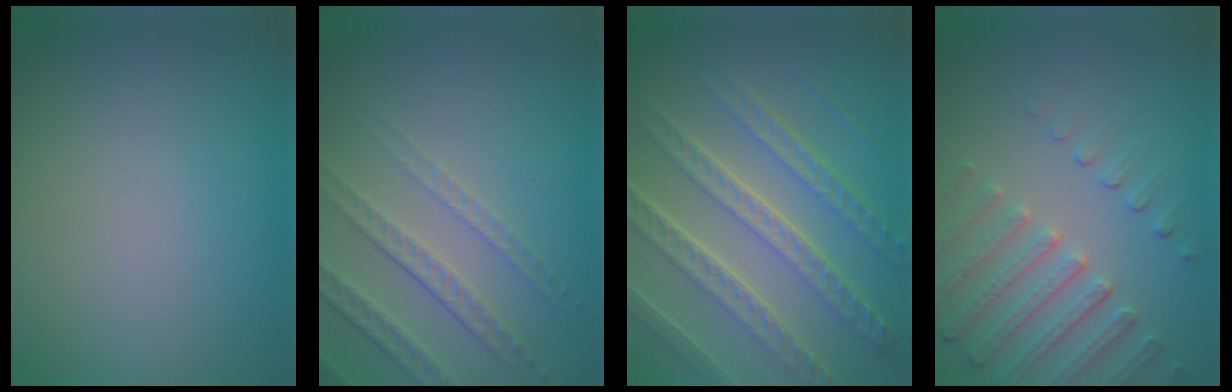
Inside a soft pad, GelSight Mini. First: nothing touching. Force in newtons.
{"total": 4.6, "press": 3.3, "slide": 3.2}
{"total": 8.7, "press": 6.2, "slide": 6.0}
{"total": 4.8, "press": 3.7, "slide": 3.1}